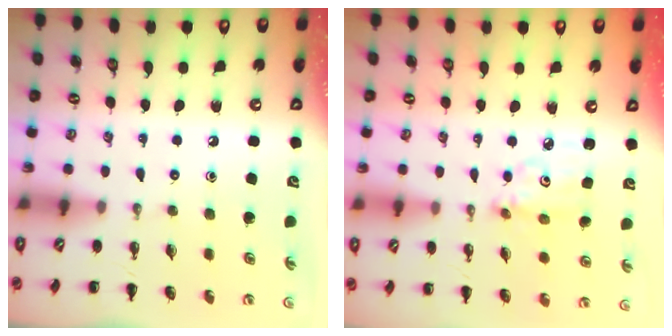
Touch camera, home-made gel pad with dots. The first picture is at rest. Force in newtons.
{"total": 4.8, "press": 4.8, "slide": 0.3}